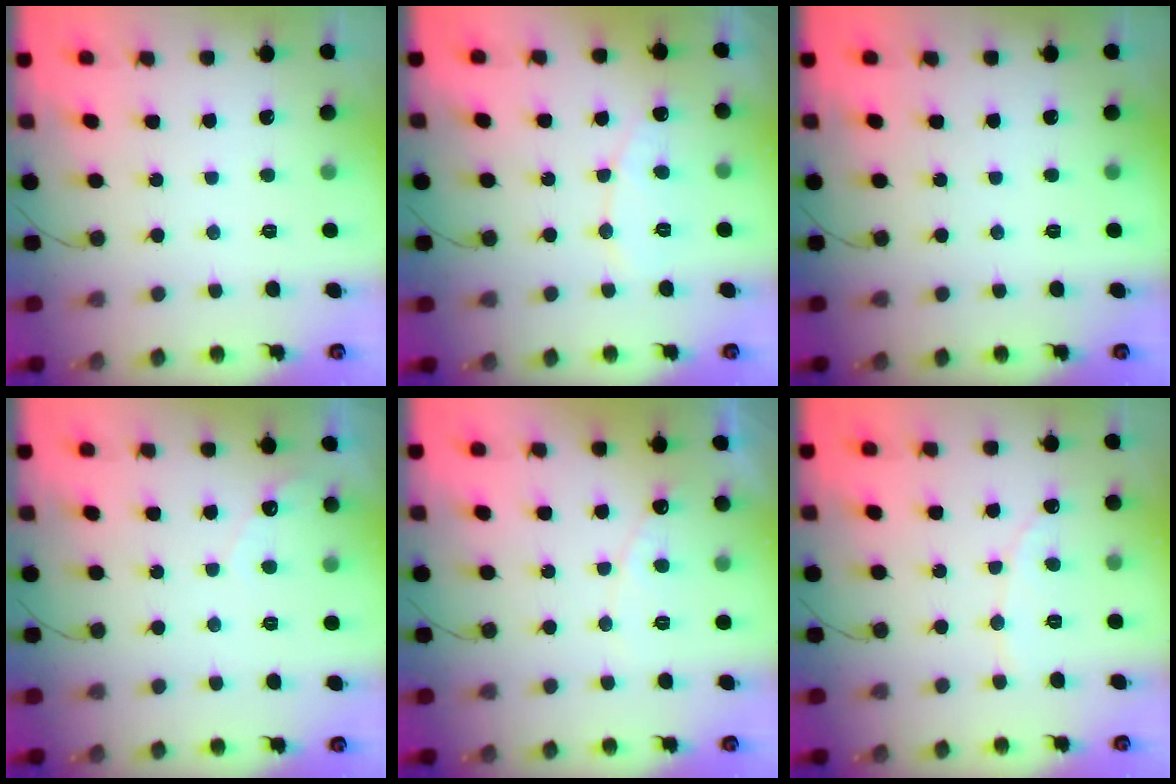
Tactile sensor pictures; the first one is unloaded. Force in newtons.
{"total": 5.7, "press": 5.7, "slide": 0.4}
{"total": 0.0}
{"total": 2.8, "press": 2.8, "slide": 0.1}
{"total": 5.4, "press": 5.4, "slide": 0.4}
{"total": 1.7, "press": 1.7, "slide": 0.1}